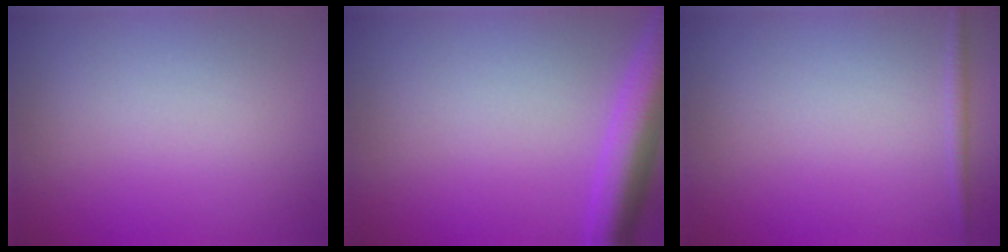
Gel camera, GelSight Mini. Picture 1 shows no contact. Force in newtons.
{"total": 5.6, "press": 5.6, "slide": 0.3}
{"total": 0.8, "press": 0.8, "slide": 0.1}